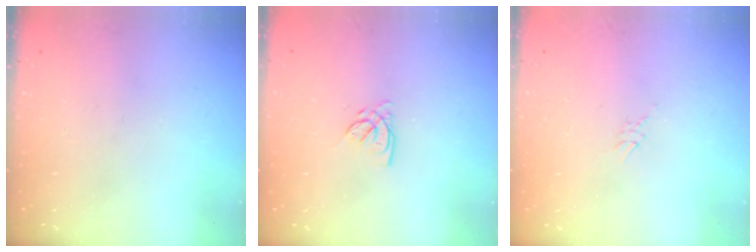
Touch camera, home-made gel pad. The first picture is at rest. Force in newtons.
{"total": 2.8, "press": 2.8, "slide": 0.1}
{"total": 2.6, "press": 2.6, "slide": 0.2}